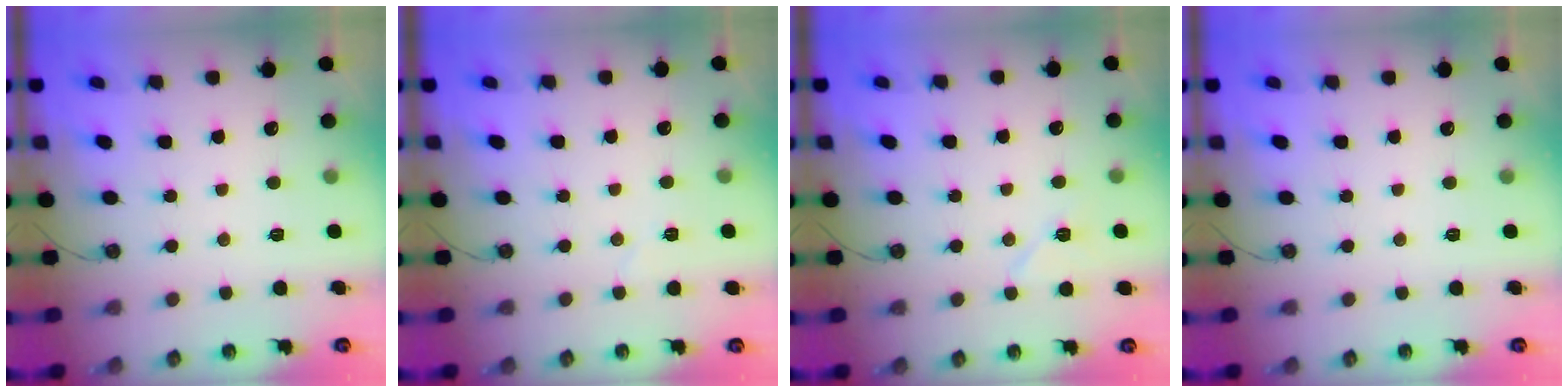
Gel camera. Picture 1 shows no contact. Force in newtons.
{"total": 3.0, "press": 2.4, "slide": 1.7}
{"total": 6.4, "press": 6.1, "slide": 1.7}
{"total": 0.0}